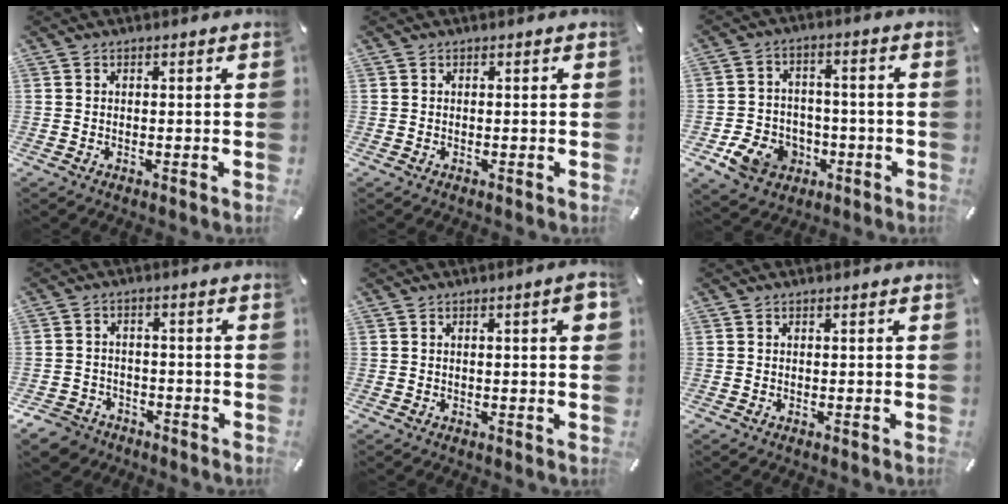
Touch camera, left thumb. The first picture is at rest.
{"total": 0.0}
{"total": 10.1, "force": [-4.3, 7.9, 4.6], "torque": [-0.093, 0.035, -0.076]}
{"total": 5.0, "force": [-3.5, 3.5, 1.1], "torque": [-0.034, 0.013, -0.071]}
{"total": 3.9, "force": [0.7, 0.8, 3.8], "torque": [-0.054, -0.001, 0.007]}
{"total": 0.0}